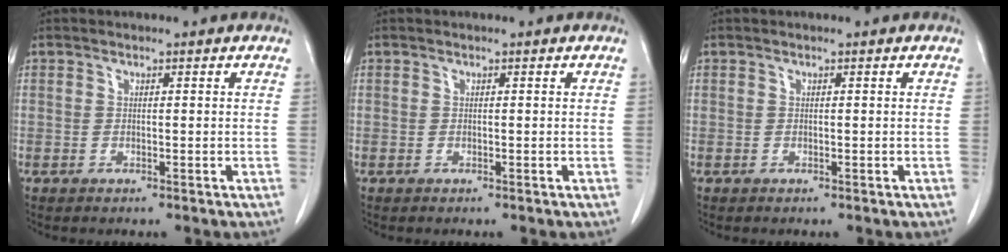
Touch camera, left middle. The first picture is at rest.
{"total": 0.0}
{"total": 0.0}